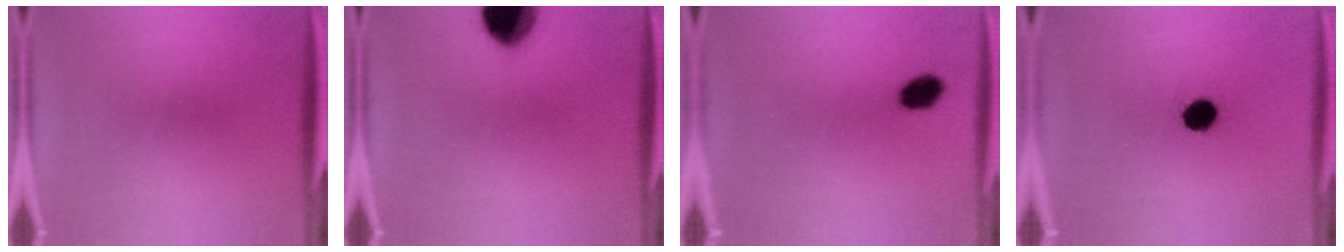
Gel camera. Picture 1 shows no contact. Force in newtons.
{"total": 14.6}
{"total": 4.4}
{"total": 5.8}